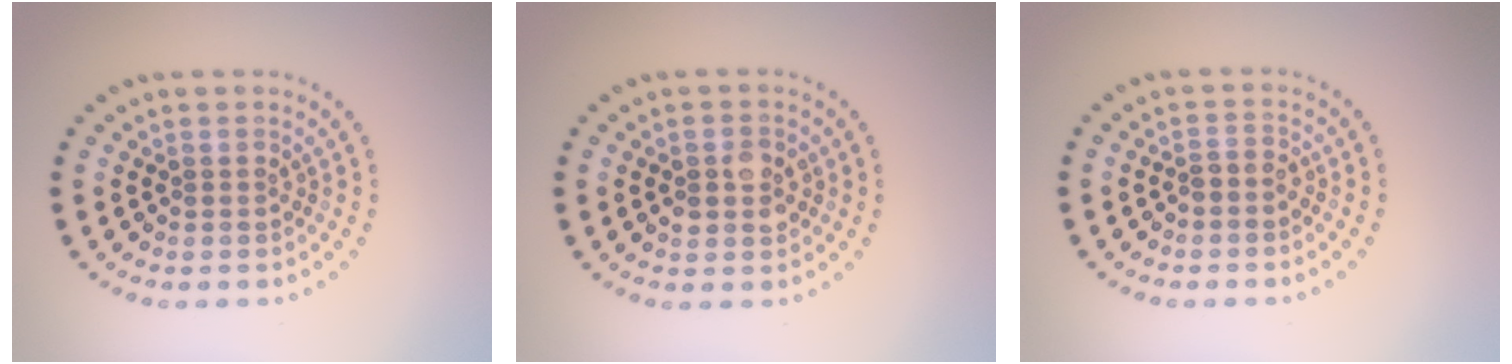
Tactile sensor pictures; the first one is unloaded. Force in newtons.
{"total": 2.7, "press": 2.7, "slide": 0.2}
{"total": 1.0, "press": 0.7, "slide": 0.7}